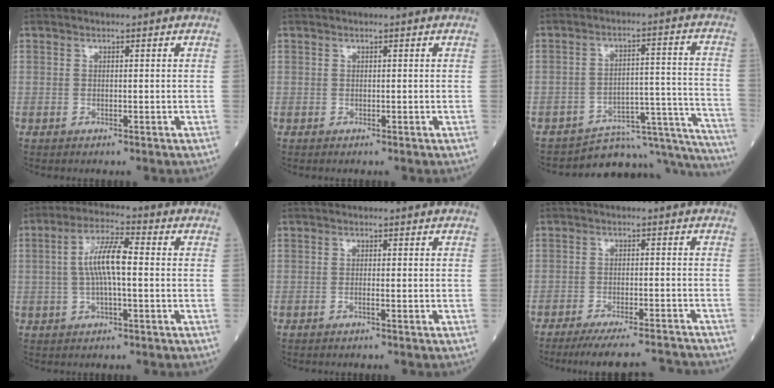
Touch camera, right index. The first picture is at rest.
{"total": 0.0}
{"total": 18.8, "force": [-18.3, 2.6, 3.2], "torque": [0.011, 0.055, -0.238]}
{"total": 7.7, "force": [0.2, 1.7, 7.5], "torque": [-0.150, 0.017, 0.001]}
{"total": 0.8, "force": [-0.4, -0.1, 0.6], "torque": [-0.014, 0.000, -0.008]}
{"total": 14.0, "force": [-13.3, 0.6, 4.3], "torque": [-0.065, -0.008, -0.183]}